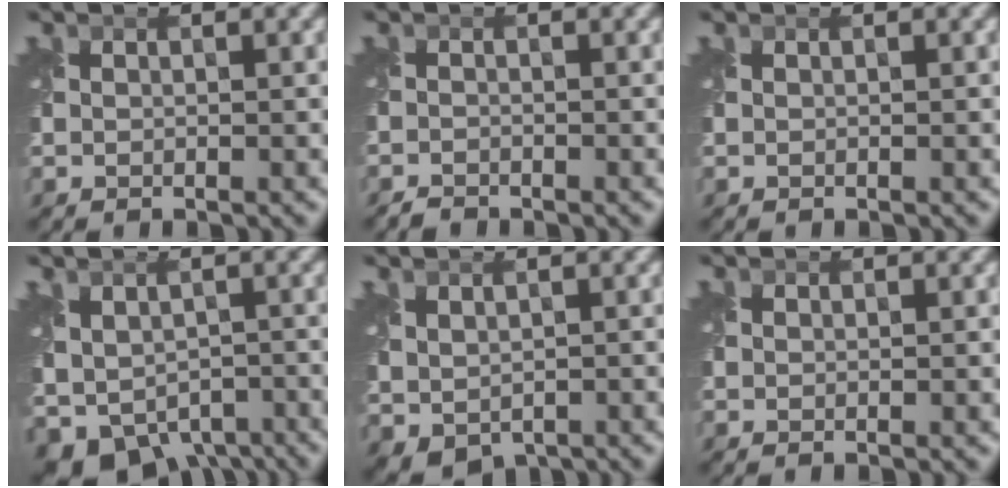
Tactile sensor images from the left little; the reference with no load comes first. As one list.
[{"total": 1.1, "force": [-1.1, 0.2, -0.1], "torque": [0.002, -0.004, -0.025]}, {"total": 0.0}, {"total": 7.3, "force": [-3.2, 5.1, 4.2], "torque": [-0.078, -0.030, -0.035]}, {"total": 3.1, "force": [-0.5, 2.2, 2.1], "torque": [-0.046, -0.014, 0.000]}, {"total": 0.0}]